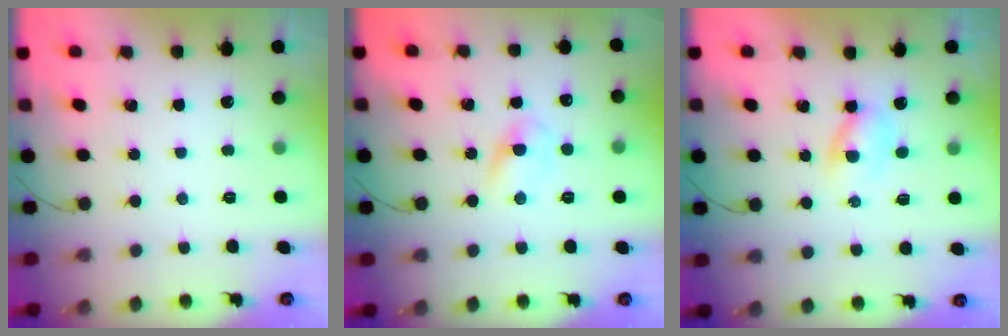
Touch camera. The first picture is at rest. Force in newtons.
{"total": 3.3, "press": 3.0, "slide": 1.2}
{"total": 2.7, "press": 2.5, "slide": 1.1}